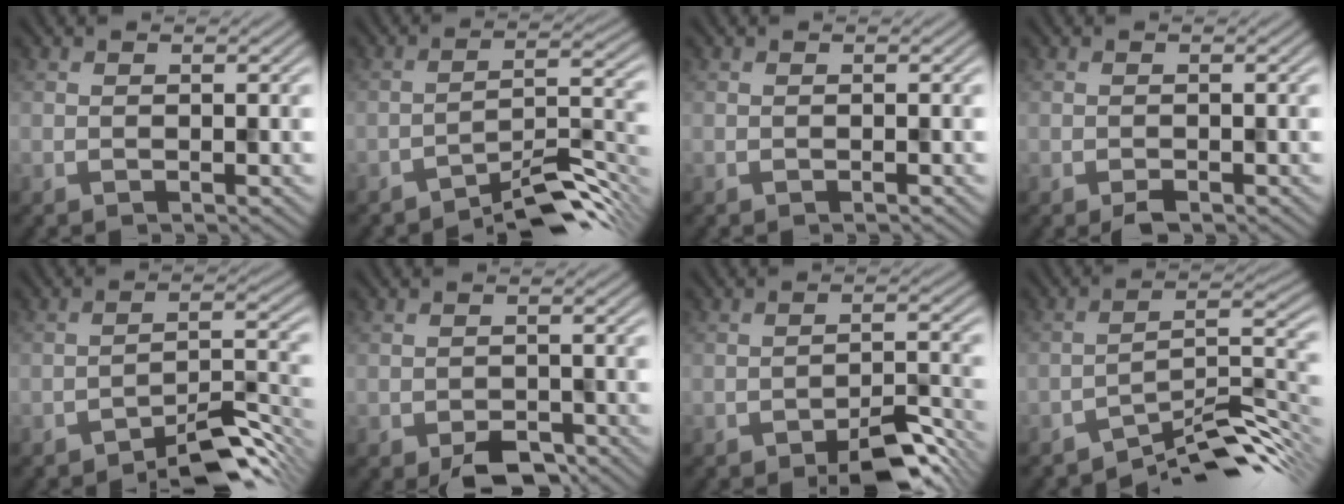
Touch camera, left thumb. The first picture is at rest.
{"total": 7.0, "force": [-5.7, 1.3, 4.0], "torque": [-0.057, 0.010, -0.098]}
{"total": 0.0}
{"total": 1.2, "force": [-0.8, 0.4, 0.7], "torque": [-0.010, -0.002, -0.014]}
{"total": 6.4, "force": [-4.9, 1.6, 3.8], "torque": [-0.052, 0.012, -0.081]}
{"total": 4.0, "force": [-2.9, 1.8, 2.0], "torque": [-0.030, -0.006, -0.047]}
{"total": 6.4, "force": [-4.4, 2.1, 4.2], "torque": [-0.058, 0.004, -0.066]}
{"total": 9.2, "force": [-7.3, 1.9, 5.2], "torque": [-0.076, 0.008, -0.133]}